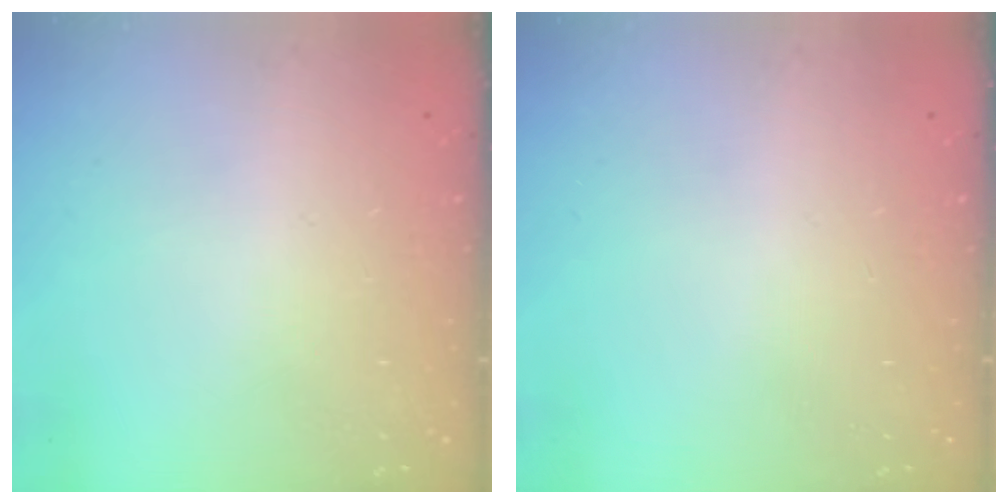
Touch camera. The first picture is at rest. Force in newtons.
{"total": 0.0}